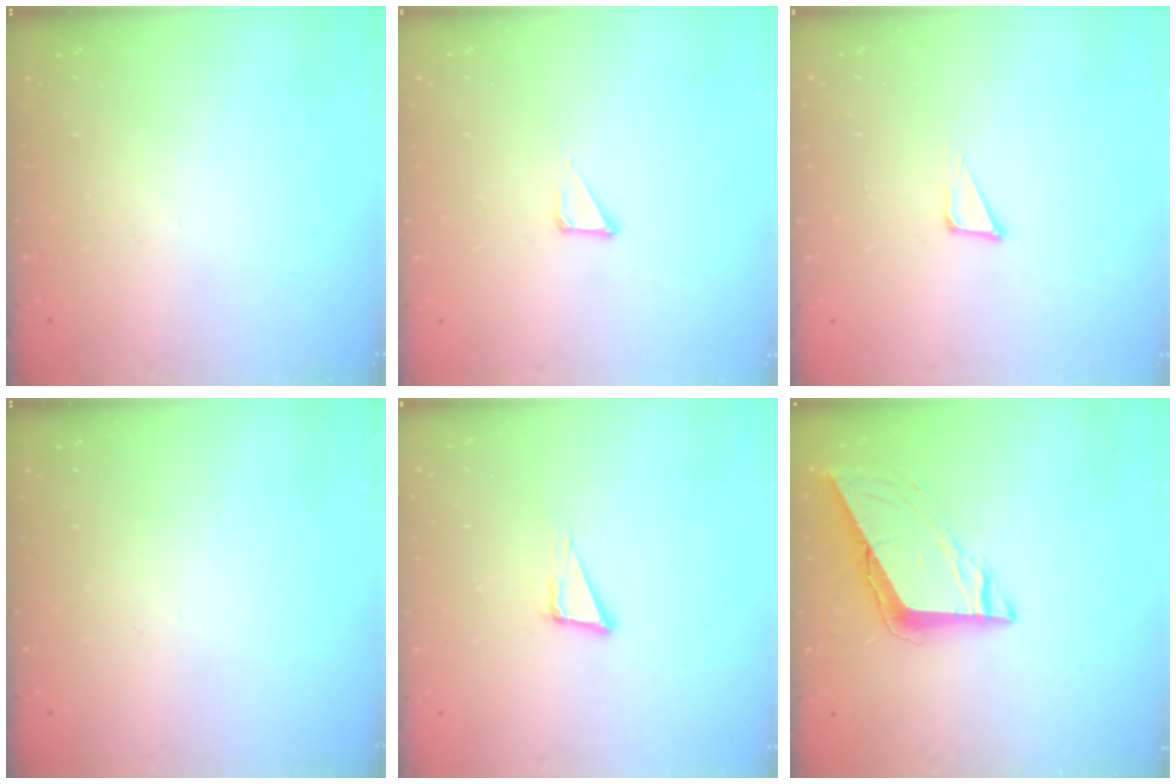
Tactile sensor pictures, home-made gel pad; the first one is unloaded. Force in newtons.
{"total": 2.8, "press": 2.8, "slide": 0.1}
{"total": 3.6, "press": 3.5, "slide": 0.9}
{"total": 0.0}
{"total": 4.9, "press": 3.8, "slide": 3.0}
{"total": 8.1, "press": 8.1, "slide": 0.3}